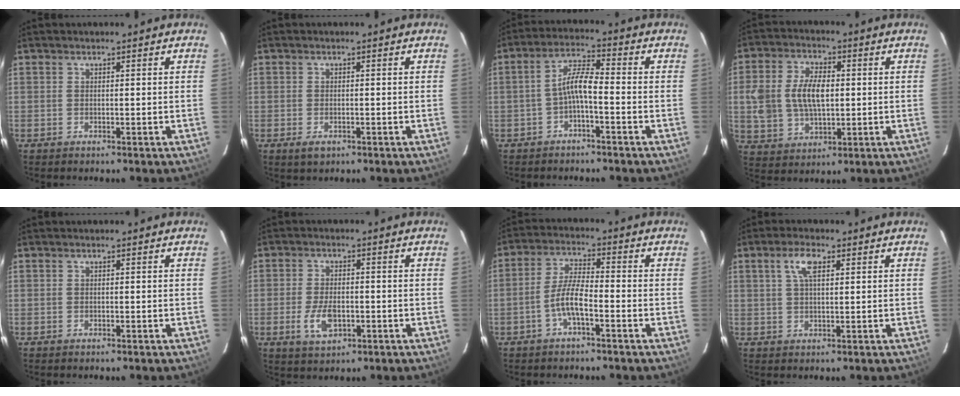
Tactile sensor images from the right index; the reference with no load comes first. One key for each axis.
{"total": 2.5, "fx": -1.3, "fy": 1.4, "fz": 1.6, "tx": -0.031, "ty": -0.006, "tz": -0.020}
{"total": 5.0, "fx": -2.1, "fy": 0.8, "fz": 4.5, "tx": -0.098, "ty": 0.016, "tz": -0.038}
{"total": 11.8, "fx": 0.7, "fy": 7.2, "fz": 9.4, "tx": -0.194, "ty": 0.013, "tz": 0.021}
{"total": 0.0}
{"total": 6.7, "fx": -2.1, "fy": 3.6, "fz": 5.2, "tx": -0.112, "ty": -0.007, "tz": -0.034}
{"total": 5.8, "fx": -2.7, "fy": 1.2, "fz": 4.9, "tx": -0.105, "ty": 0.012, "tz": -0.052}
{"total": 4.5, "fx": 1.9, "fy": 1.7, "fz": 3.7, "tx": -0.071, "ty": 0.009, "tz": 0.034}